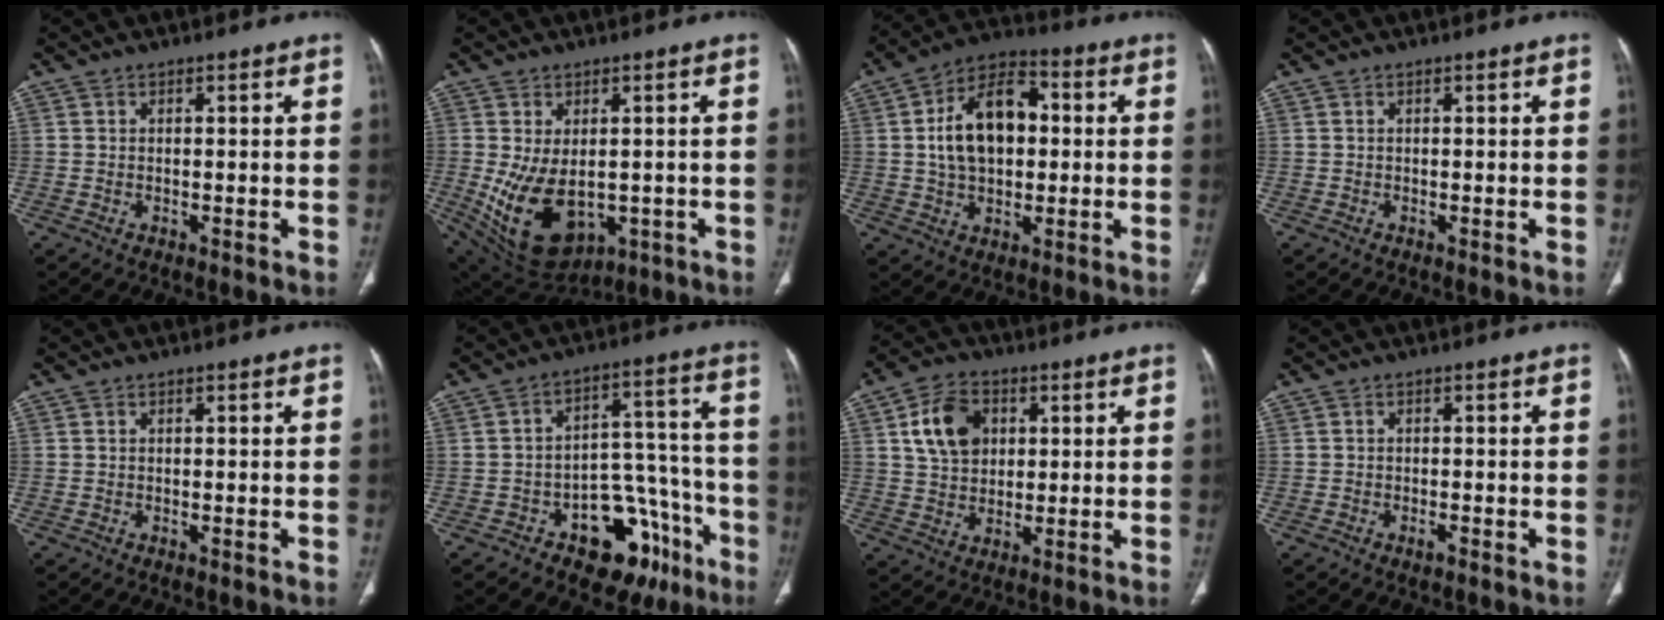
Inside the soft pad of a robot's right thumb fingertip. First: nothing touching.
{"total": 14.5, "force": [-2.7, 9.1, 11.0], "torque": [-0.190, -0.012, -0.009]}
{"total": 14.7, "force": [1.5, 9.2, 11.3], "torque": [-0.174, 0.021, 0.020]}
{"total": 0.0}
{"total": 0.0}
{"total": 16.7, "force": [-9.2, 9.6, 10.1], "torque": [-0.078, 0.091, -0.124]}
{"total": 10.1, "force": [3.0, 7.4, 6.2], "torque": [-0.092, -0.002, 0.055]}
{"total": 0.9, "force": [-0.7, 0.3, 0.5], "torque": [-0.010, 0.002, -0.011]}